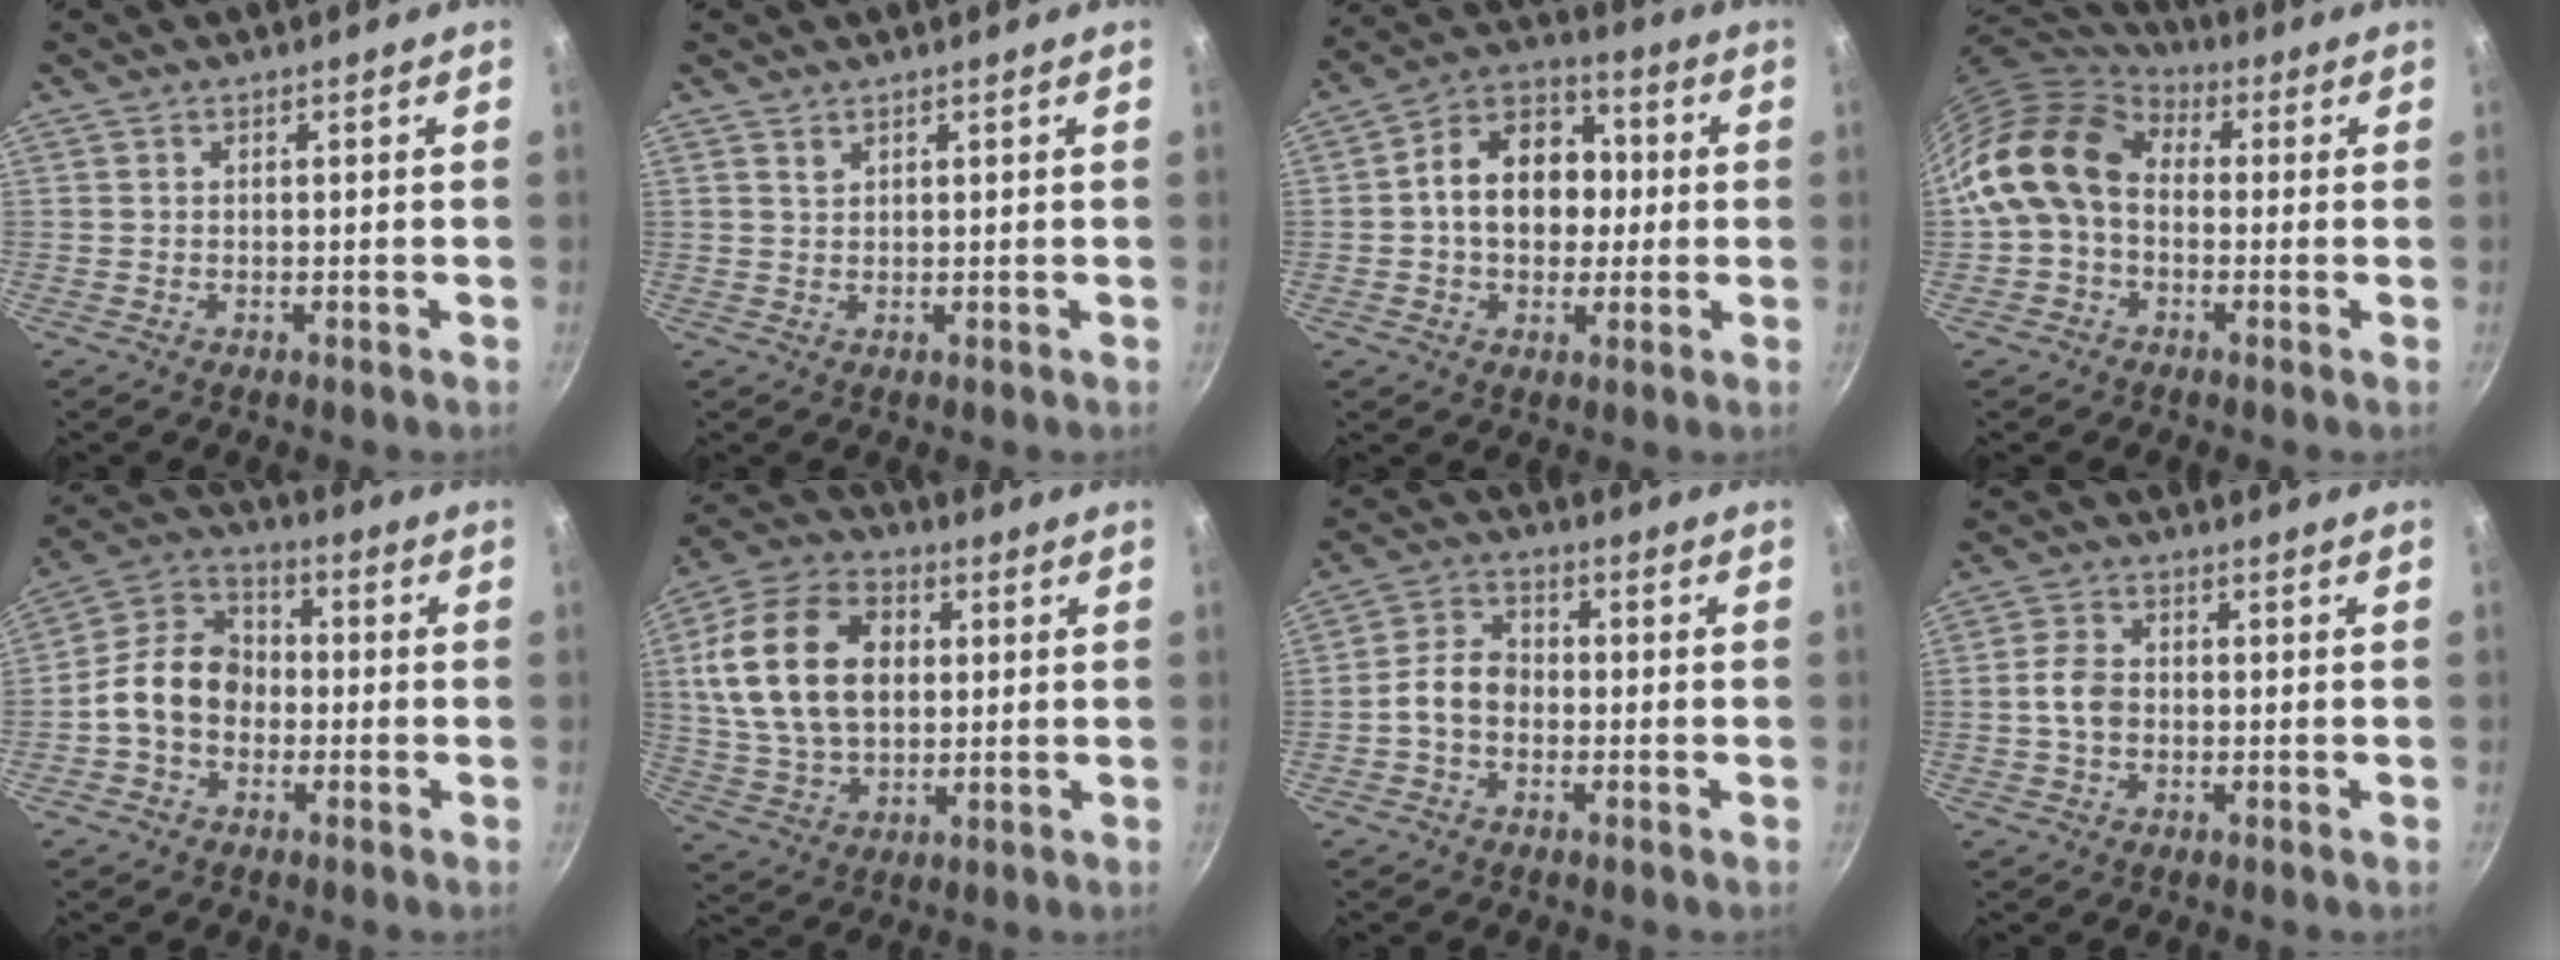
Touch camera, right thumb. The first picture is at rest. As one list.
[{"total": 1.1, "force": [0.8, 0.6, 0.5], "torque": [-0.007, -0.003, 0.016]}, {"total": 14.7, "force": [0.4, 11.0, 9.7], "torque": [-0.113, 0.028, -0.010]}, {"total": 14.3, "force": [0.5, 10.6, 9.5], "torque": [-0.156, 0.030, -0.010]}, {"total": 11.5, "force": [-1.9, 8.9, 7.0], "torque": [-0.089, 0.038, -0.055]}, {"total": 19.5, "force": [3.2, 13.3, 13.8], "torque": [-0.238, 0.010, 0.057]}, {"total": 6.3, "force": [-1.4, 4.7, 4.0], "torque": [-0.054, 0.027, -0.039]}, {"total": 5.0, "force": [-0.6, 3.7, 3.4], "torque": [-0.060, 0.016, -0.017]}]